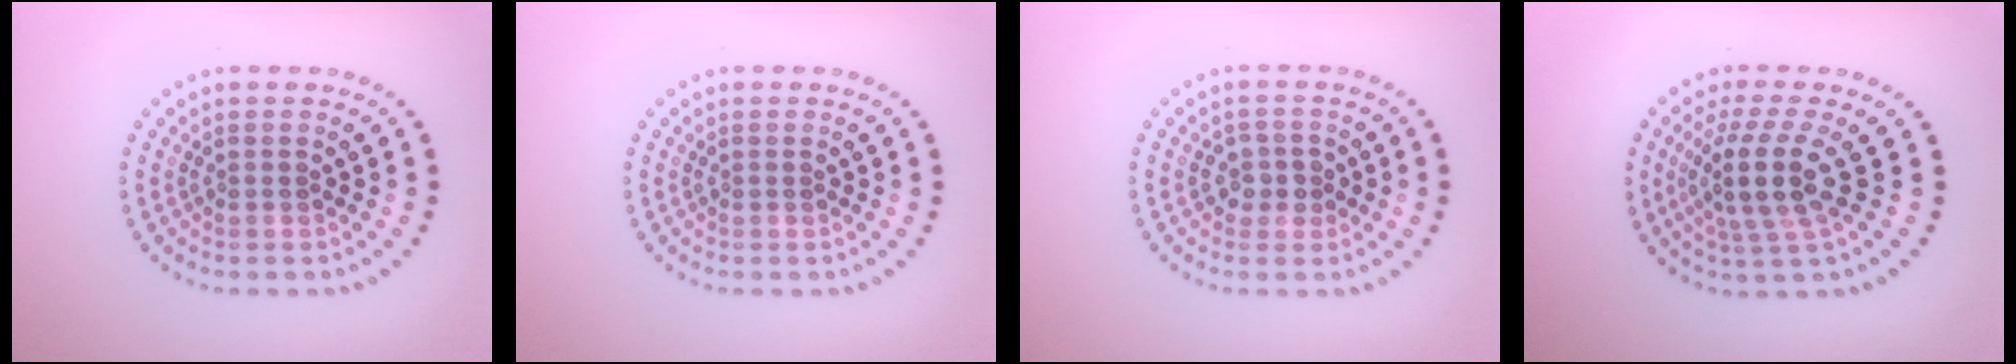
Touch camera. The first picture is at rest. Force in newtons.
{"total": 0.0}
{"total": 1.8, "press": 1.8, "slide": 0.4}
{"total": 4.4, "press": 3.4, "slide": 2.9}